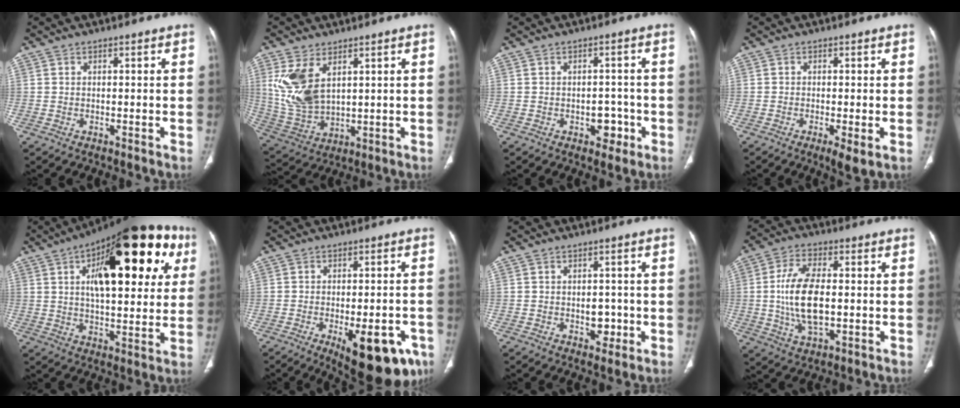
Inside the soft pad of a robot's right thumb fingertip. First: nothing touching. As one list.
[{"total": 11.2, "force": [4.2, 6.2, 8.3], "torque": [-0.174, -0.016, 0.102]}, {"total": 3.9, "force": [-1.5, 2.8, 2.3], "torque": [-0.005, 0.012, -0.017]}, {"total": 3.6, "force": [-1.2, 0.8, 3.4], "torque": [-0.064, -0.012, -0.022]}, {"total": 28.1, "force": [9.2, 11.9, 23.8], "torque": [-0.308, 0.012, 0.130]}, {"total": 16.3, "force": [-7.4, 6.7, 12.9], "torque": [-0.116, 0.015, -0.082]}, {"total": 3.4, "force": [-0.7, 2.5, 2.2], "torque": [-0.009, 0.005, -0.005]}, {"total": 12.6, "force": [-0.3, 6.3, 10.9], "torque": [-0.210, 0.000, -0.002]}]